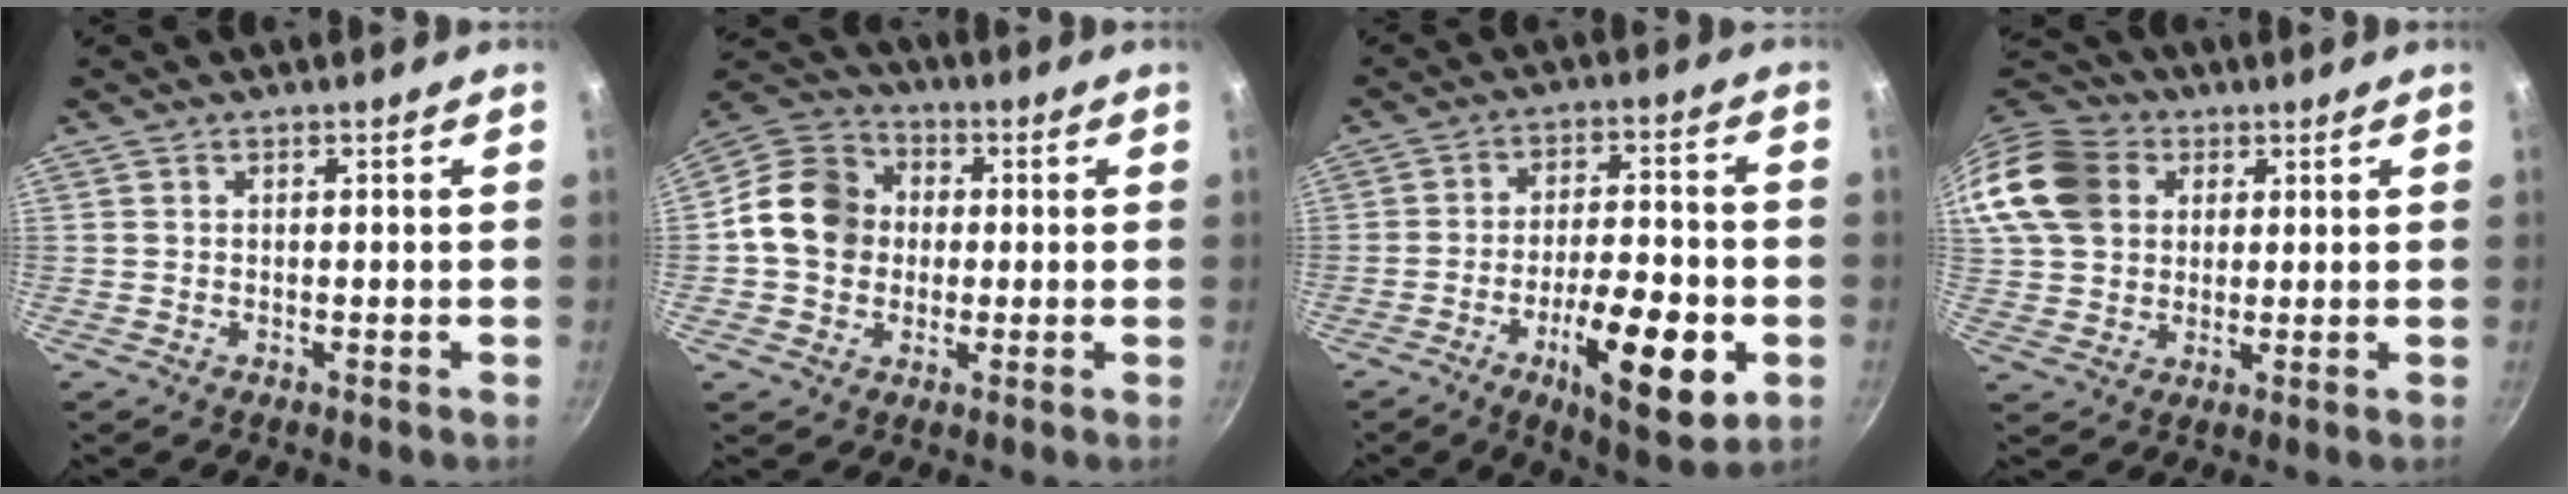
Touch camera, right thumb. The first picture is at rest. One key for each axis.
{"total": 12.5, "fx": 0.1, "fy": 10.8, "fz": 6.4, "tx": -0.084, "ty": 0.025, "tz": -0.018}
{"total": 16.5, "fx": -5.6, "fy": 5.6, "fz": 14.5, "tx": -0.208, "ty": 0.017, "tz": -0.084}
{"total": 18.6, "fx": 5.7, "fy": 14.8, "fz": 9.7, "tx": -0.214, "ty": 0.023, "tz": 0.100}